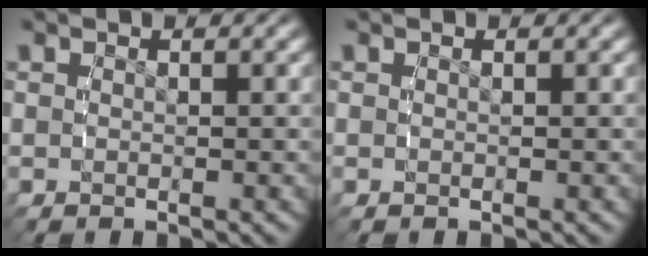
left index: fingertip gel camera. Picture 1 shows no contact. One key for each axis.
{"total": 0.0}